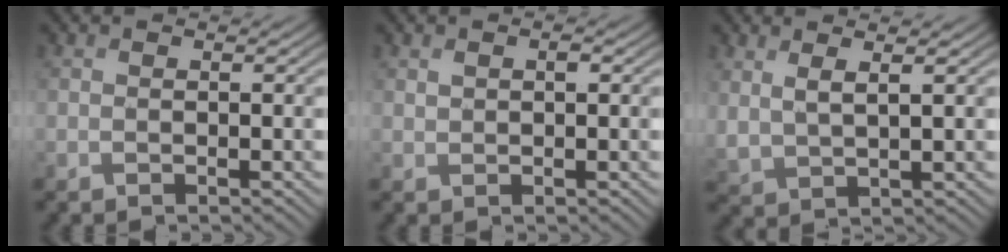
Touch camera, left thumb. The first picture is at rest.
{"total": 1.3, "force": [0.5, 0.8, 0.9], "torque": [-0.022, 0.003, 0.011]}
{"total": 3.2, "force": [2.0, 0.8, 2.4], "torque": [-0.063, -0.001, 0.044]}